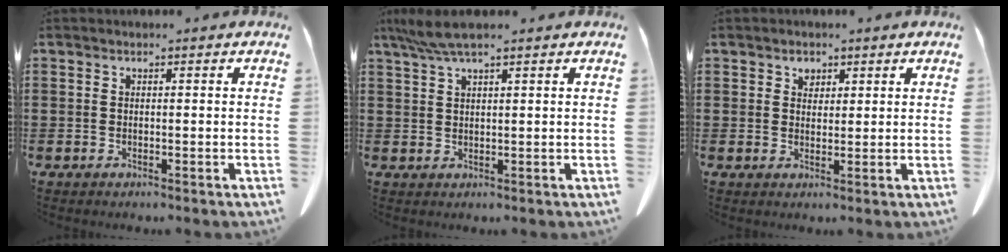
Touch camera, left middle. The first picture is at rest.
{"total": 4.6, "force": [3.4, 0.3, 3.1], "torque": [-0.068, -0.003, 0.064]}
{"total": 1.7, "force": [1.2, 1.1, 0.5], "torque": [-0.005, 0.001, 0.021]}